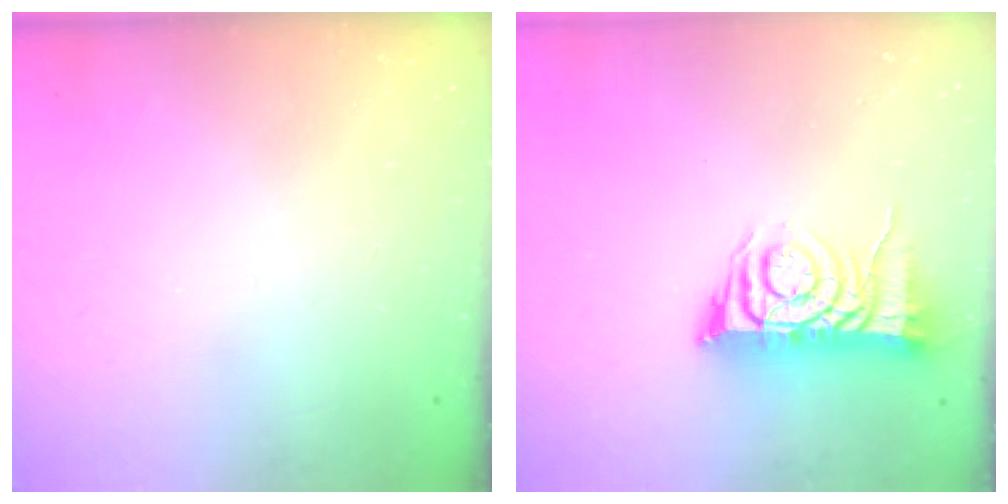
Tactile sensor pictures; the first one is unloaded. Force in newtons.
{"total": 8.5, "press": 8.5, "slide": 0.9}